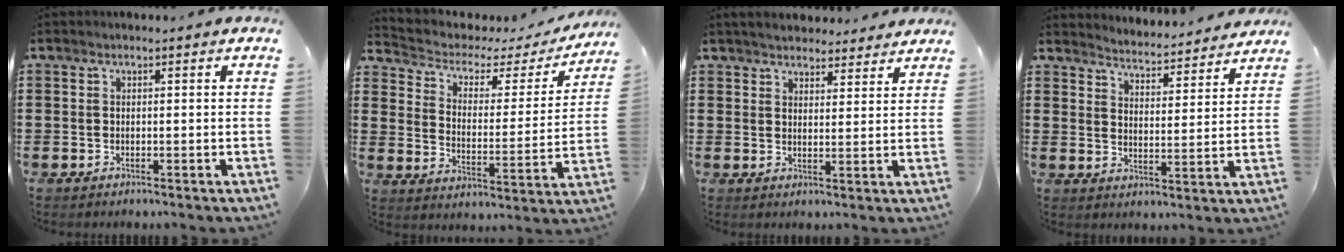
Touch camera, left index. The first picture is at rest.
{"total": 3.4, "force": [2.2, 2.0, 1.7], "torque": [-0.051, -0.014, 0.027]}
{"total": 3.6, "force": [3.5, 0.8, 0.3], "torque": [-0.018, -0.008, 0.065]}
{"total": 4.1, "force": [4.1, -0.3, -0.3], "torque": [-0.016, -0.035, 0.067]}